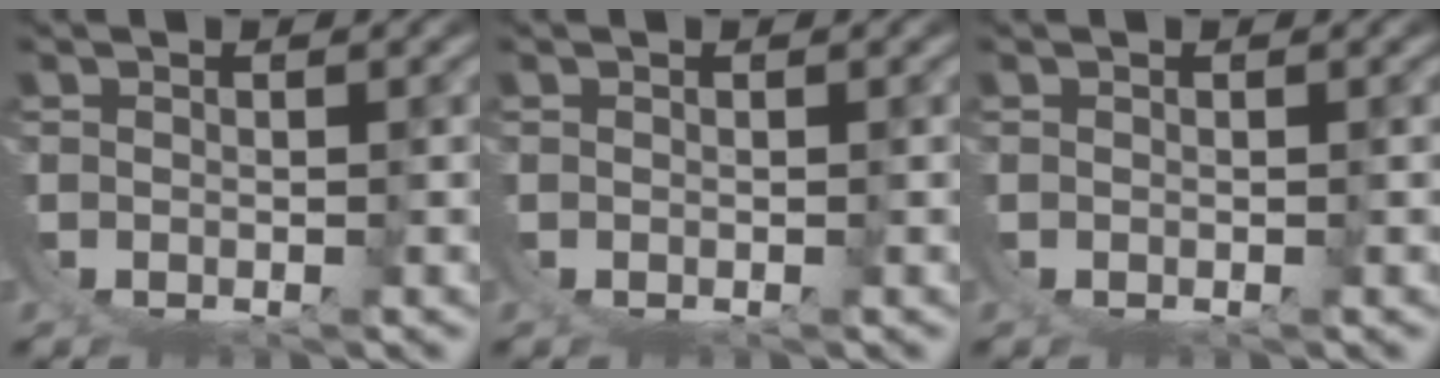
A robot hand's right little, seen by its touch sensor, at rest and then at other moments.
{"total": 0.0}
{"total": 0.0}